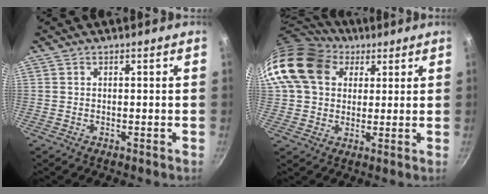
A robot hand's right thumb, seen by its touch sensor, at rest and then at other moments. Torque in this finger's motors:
{"motor_torque": [1.12, 3.12, 1.86, 0.12, 0.22]}